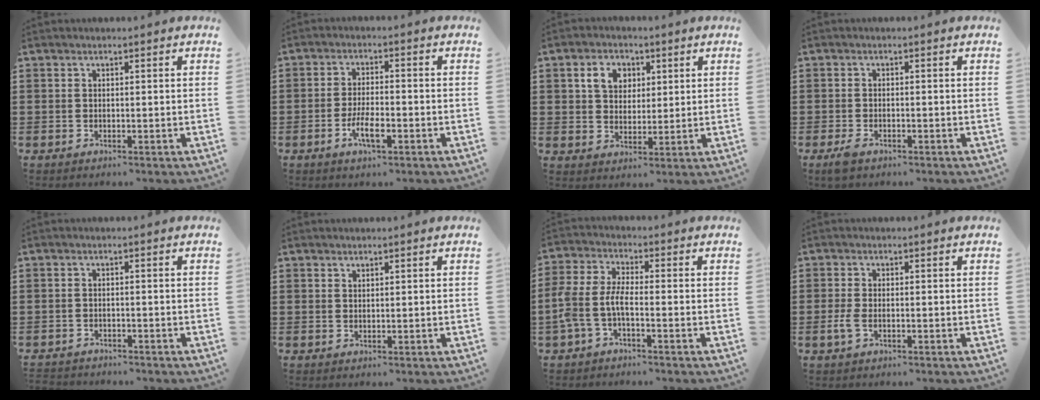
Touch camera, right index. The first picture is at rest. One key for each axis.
{"total": 5.0, "fx": -2.2, "fy": 1.5, "fz": 4.2, "tx": -0.083, "ty": -0.001, "tz": -0.041}
{"total": 5.1, "fx": 1.9, "fy": 3.8, "fz": 2.7, "tx": -0.060, "ty": 0.013, "tz": 0.031}
{"total": 1.6, "fx": -1.2, "fy": 0.6, "fz": 1.0, "tx": -0.027, "ty": -0.004, "tz": -0.025}
{"total": 1.6, "fx": -1.6, "fy": 0.3, "fz": -0.1, "tx": -0.003, "ty": 0.000, "tz": -0.035}
{"total": 0.7, "fx": 0.6, "fy": 0.4, "fz": 0.0, "tx": -0.001, "ty": 0.000, "tz": 0.011}
{"total": 4.8, "fx": -2.2, "fy": 1.5, "fz": 3.9, "tx": -0.113, "ty": -0.011, "tz": -0.053}
{"total": 2.1, "fx": -0.7, "fy": 0.8, "fz": 1.8, "tx": -0.048, "ty": -0.007, "tz": -0.018}